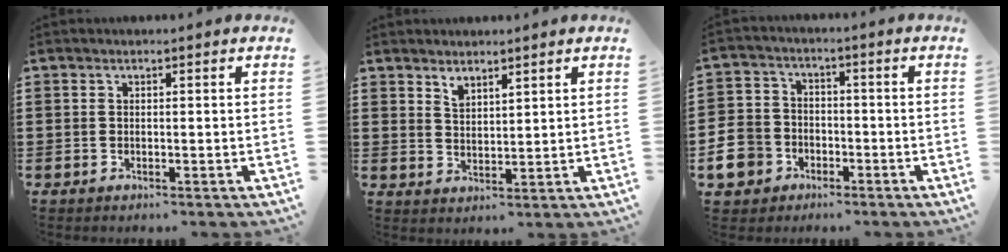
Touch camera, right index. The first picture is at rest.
{"total": 2.6, "force": [2.5, 0.6, 0.4], "torque": [-0.012, 0.000, 0.049]}
{"total": 7.8, "force": [-3.9, 6.2, 2.8], "torque": [-0.103, 0.014, -0.083]}